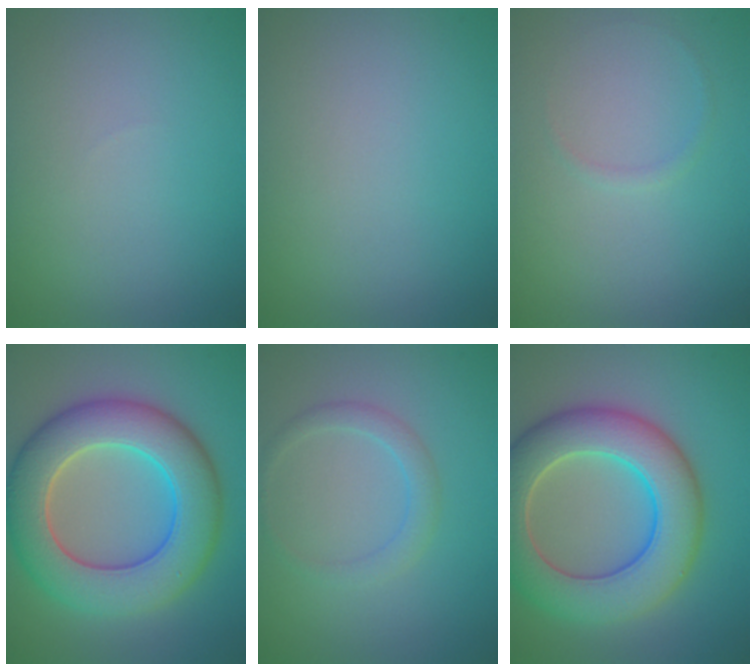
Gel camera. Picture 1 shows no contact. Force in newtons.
{"total": 0.0}
{"total": 0.6, "press": 0.6, "slide": 0.1}
{"total": 9.6, "press": 9.5, "slide": 0.7}
{"total": 1.8, "press": 1.8, "slide": 0.0}
{"total": 9.1, "press": 9.1, "slide": 0.4}